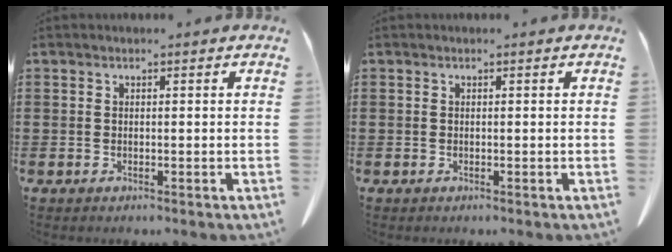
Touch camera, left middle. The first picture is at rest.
{"total": 0.0}